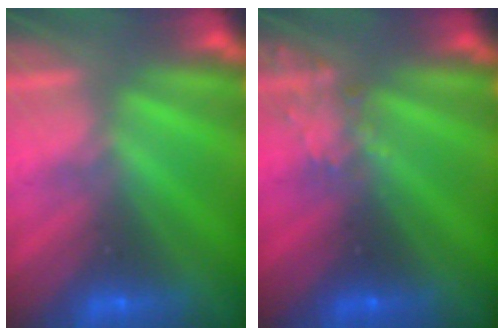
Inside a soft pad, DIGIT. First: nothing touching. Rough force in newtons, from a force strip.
{"total": 2.4}